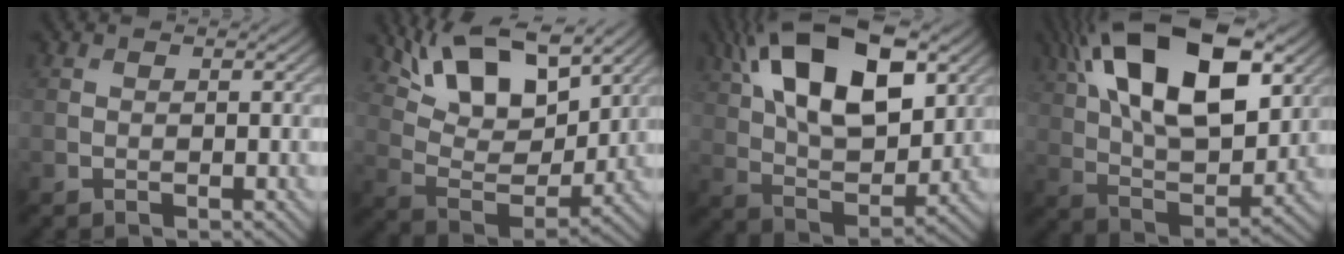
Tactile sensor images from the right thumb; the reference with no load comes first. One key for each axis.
{"total": 13.5, "fx": 8.6, "fy": 5.5, "fz": 8.8, "tx": -0.173, "ty": 0.001, "tz": 0.141}
{"total": 18.2, "fx": 7.8, "fy": 9.0, "fz": 13.7, "tx": -0.256, "ty": 0.030, "tz": 0.110}
{"total": 20.1, "fx": 8.6, "fy": 9.7, "fz": 15.3, "tx": -0.281, "ty": 0.038, "tz": 0.120}